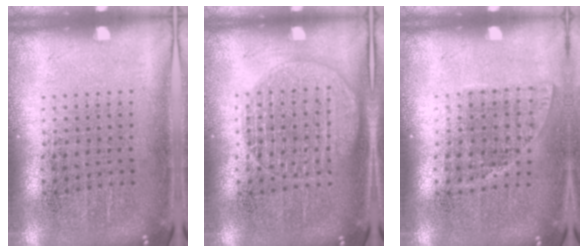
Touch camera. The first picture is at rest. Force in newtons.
{"total": 1.4, "press": 1.4, "slide": 0.2}
{"total": 1.0, "press": 0.9, "slide": 0.5}